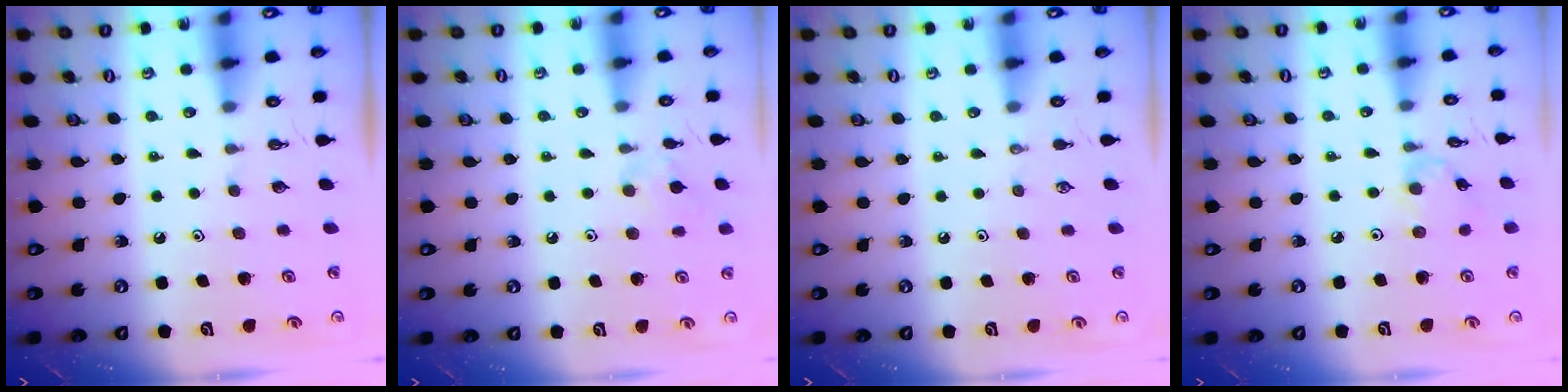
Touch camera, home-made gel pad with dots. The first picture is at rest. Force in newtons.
{"total": 7.3, "press": 7.3, "slide": 0.7}
{"total": 0.0}
{"total": 2.1, "press": 2.1, "slide": 0.4}